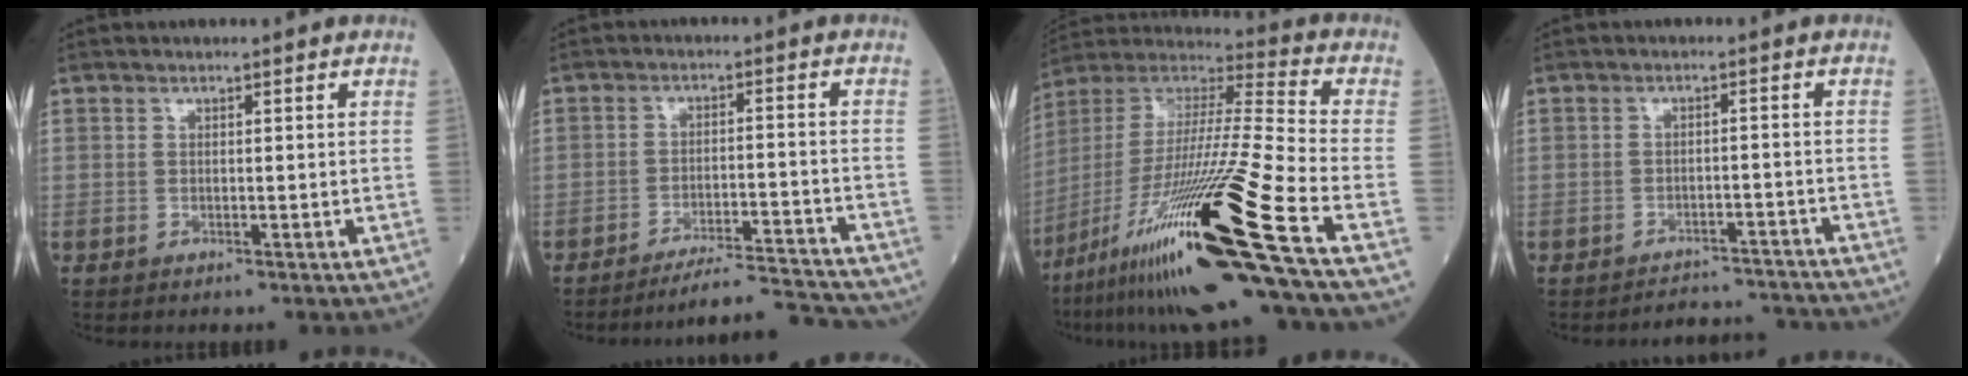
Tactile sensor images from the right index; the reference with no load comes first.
{"total": 10.3, "force": [-10.2, -1.0, 0.9], "torque": [-0.005, 0.007, -0.157]}
{"total": 28.8, "force": [-16.2, -1.4, 23.8], "torque": [-0.445, -0.053, -0.300]}
{"total": 7.4, "force": [-7.3, 0.6, -0.8], "torque": [0.015, 0.017, -0.093]}